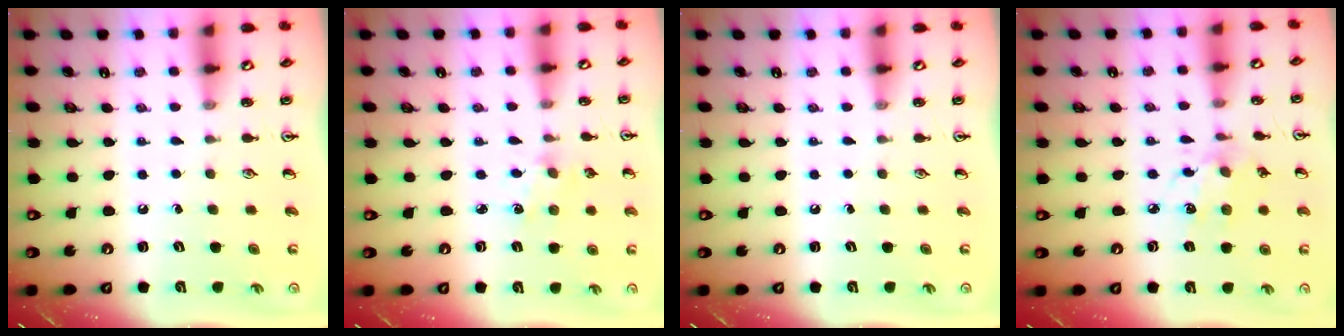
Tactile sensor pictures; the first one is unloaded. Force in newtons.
{"total": 1.7, "press": 1.7, "slide": 0.3}
{"total": 0.0}
{"total": 7.8, "press": 7.8, "slide": 0.6}